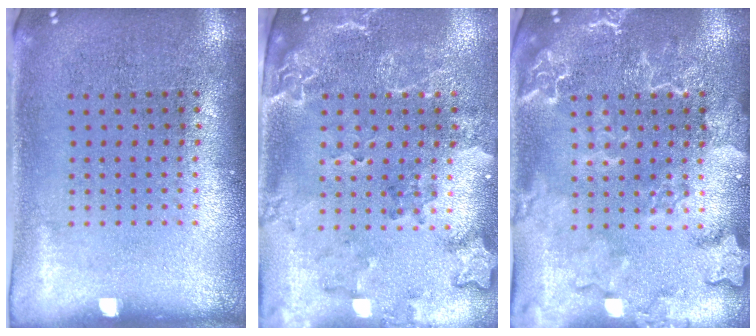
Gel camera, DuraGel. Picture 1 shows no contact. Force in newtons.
{"total": 2.1, "press": 2.0, "slide": 0.8}
{"total": 2.3, "press": 2.3, "slide": 0.2}